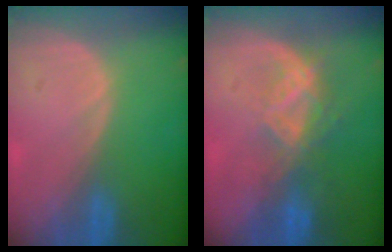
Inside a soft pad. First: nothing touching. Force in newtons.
{"total": 6.7, "press": 5.9, "slide": 3.2}